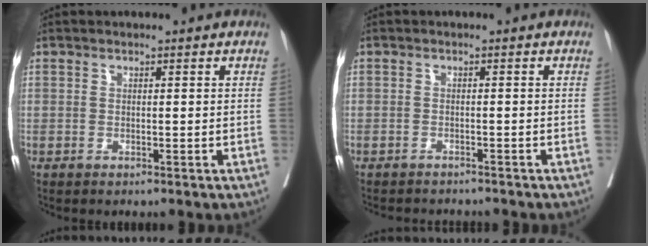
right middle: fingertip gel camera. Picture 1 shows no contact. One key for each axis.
{"total": 5.4, "fx": -5.1, "fy": 1.2, "fz": 1.4, "tx": -0.012, "ty": -0.004, "tz": -0.069}